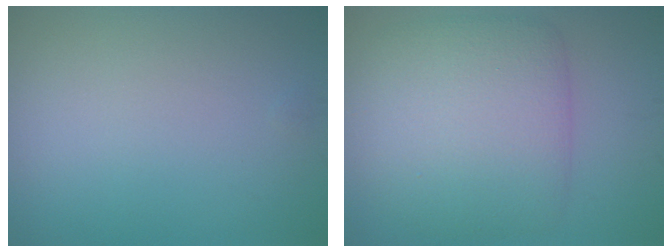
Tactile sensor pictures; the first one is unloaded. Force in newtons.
{"total": 7.2, "press": 7.1, "slide": 0.2}